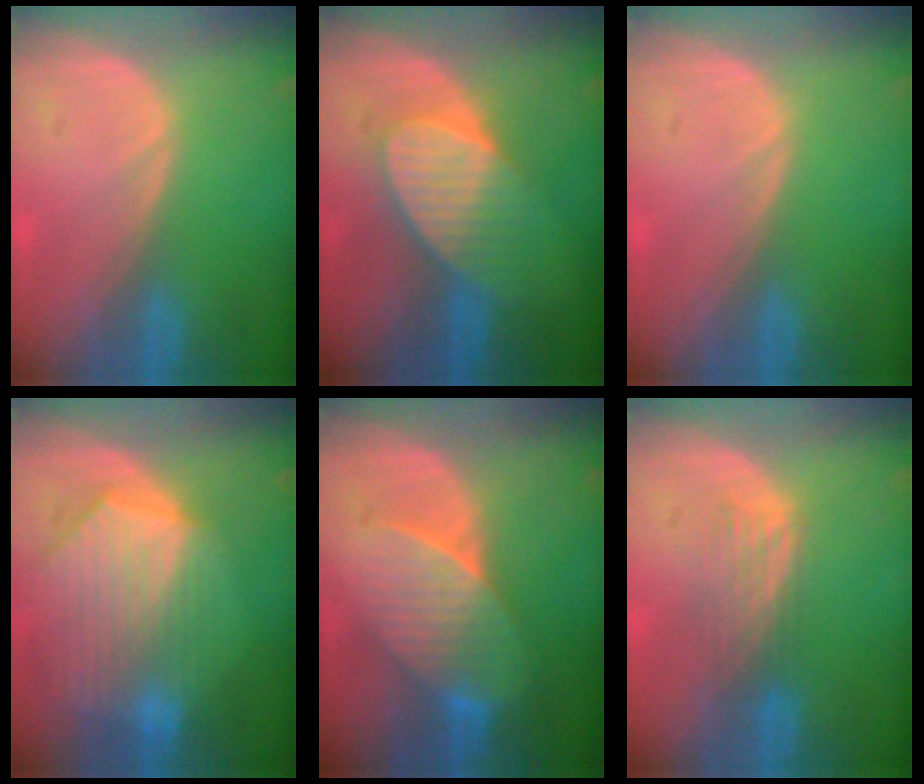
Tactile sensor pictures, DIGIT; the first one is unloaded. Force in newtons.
{"total": 7.0, "press": 7.0, "slide": 0.4}
{"total": 0.0}
{"total": 10.2, "press": 9.0, "slide": 4.8}
{"total": 7.2, "press": 7.1, "slide": 1.1}
{"total": 4.3, "press": 3.7, "slide": 2.3}